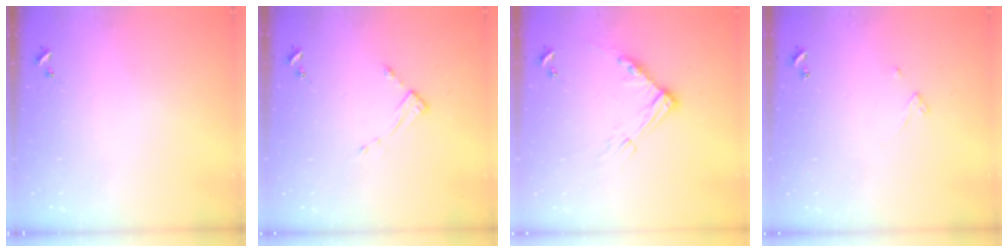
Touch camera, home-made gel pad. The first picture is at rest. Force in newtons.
{"total": 2.6, "press": 2.6, "slide": 0.3}
{"total": 10.5, "press": 10.4, "slide": 1.2}
{"total": 2.4, "press": 2.4, "slide": 0.2}